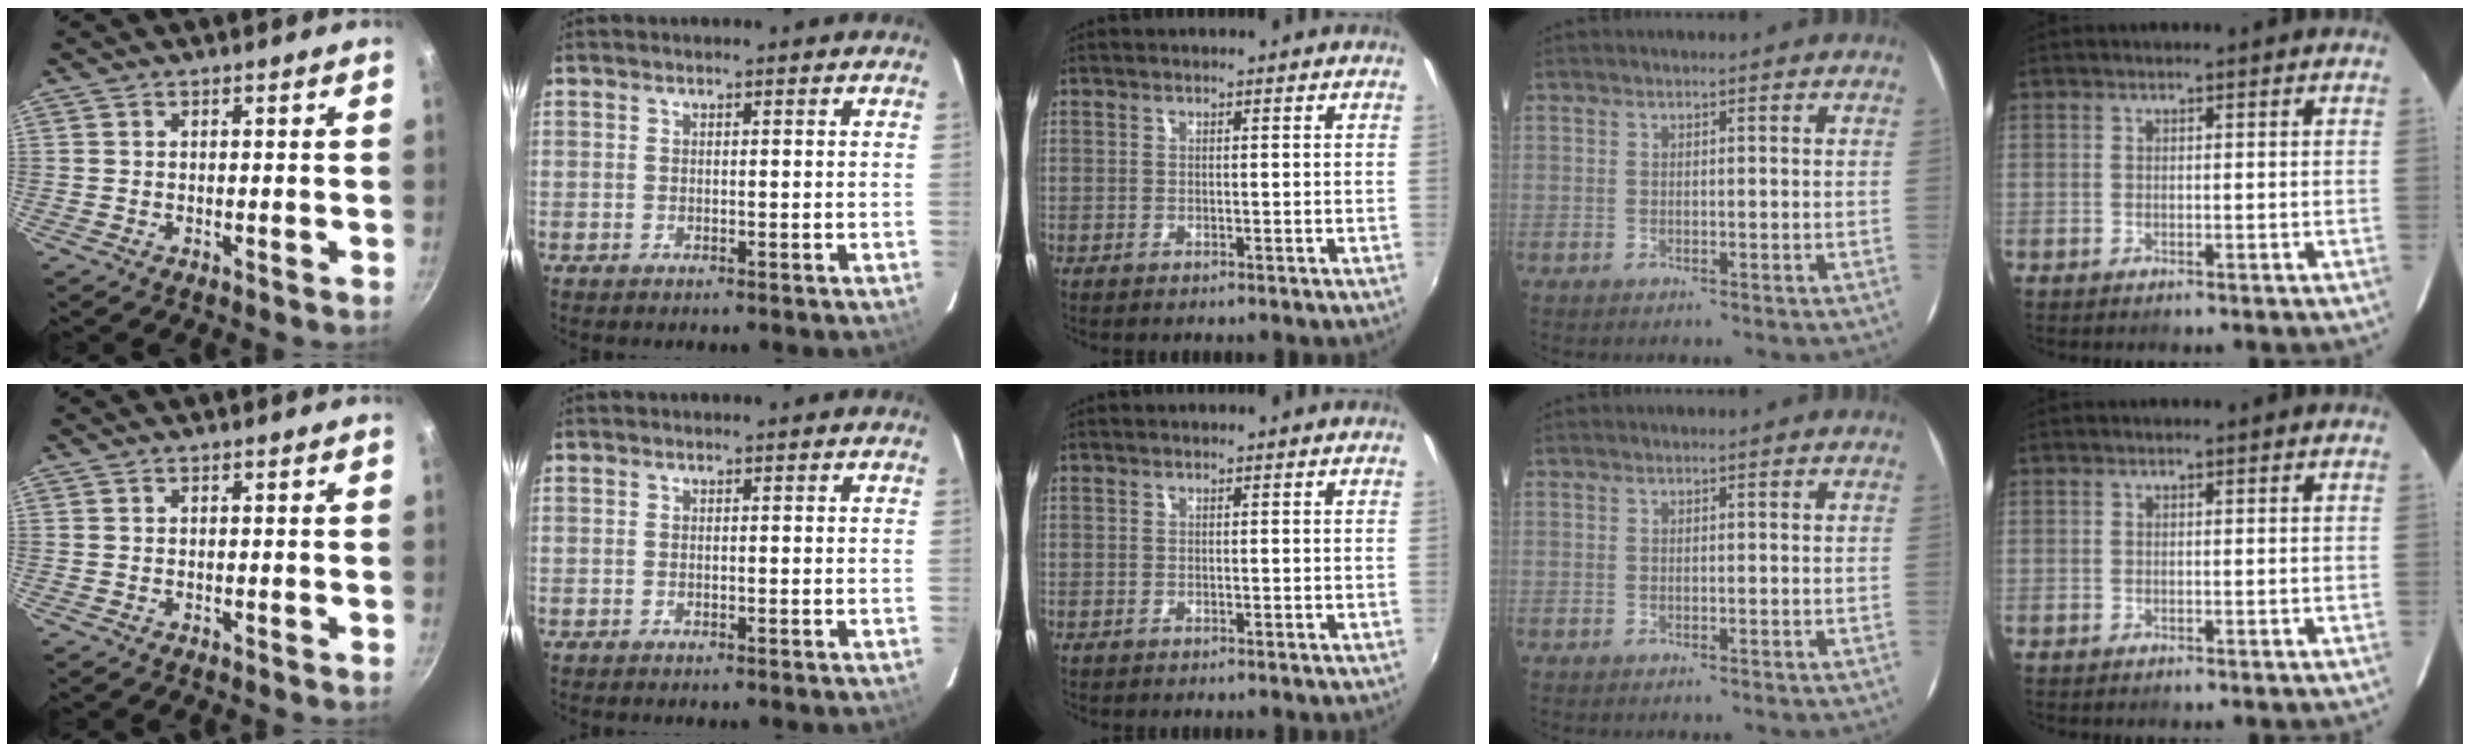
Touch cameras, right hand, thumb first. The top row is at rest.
{}